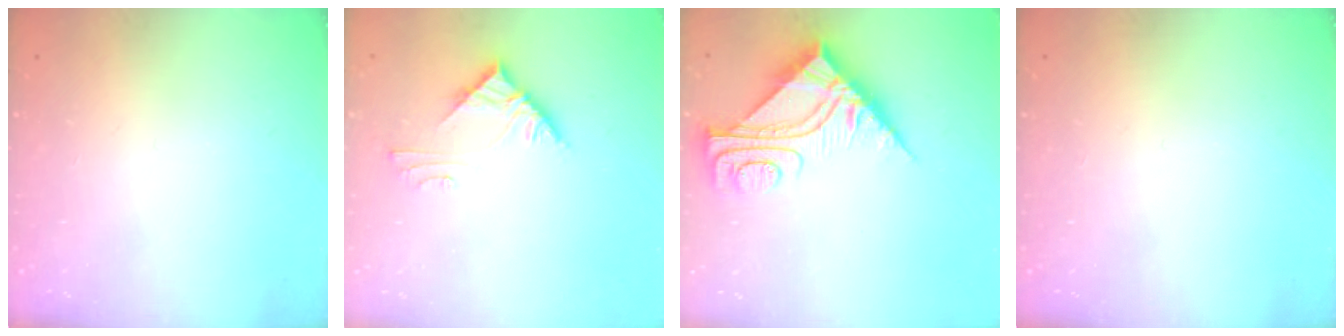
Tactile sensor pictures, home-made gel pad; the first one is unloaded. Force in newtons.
{"total": 6.2, "press": 6.2, "slide": 0.1}
{"total": 10.0, "press": 9.9, "slide": 0.9}
{"total": 0.0}